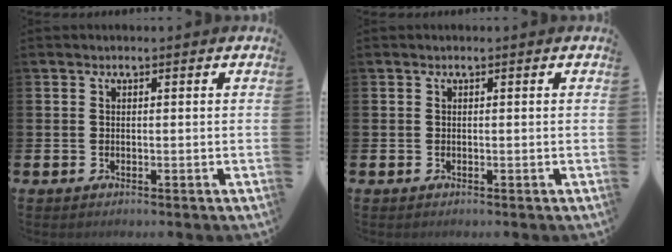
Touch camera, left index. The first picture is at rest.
{"total": 0.0}